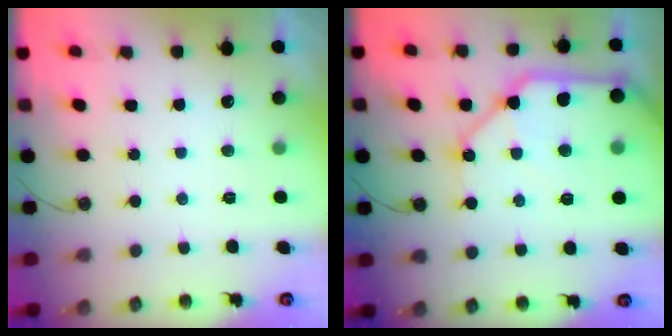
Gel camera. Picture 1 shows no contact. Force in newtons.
{"total": 15.9, "press": 15.7, "slide": 2.1}